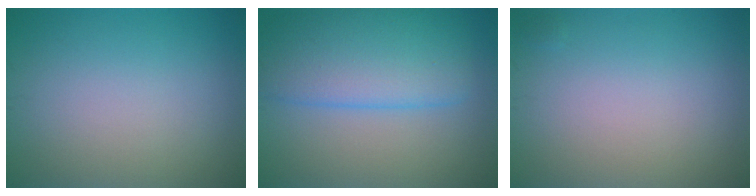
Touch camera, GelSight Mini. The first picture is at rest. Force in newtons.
{"total": 7.0, "press": 7.0, "slide": 0.6}
{"total": 0.0}